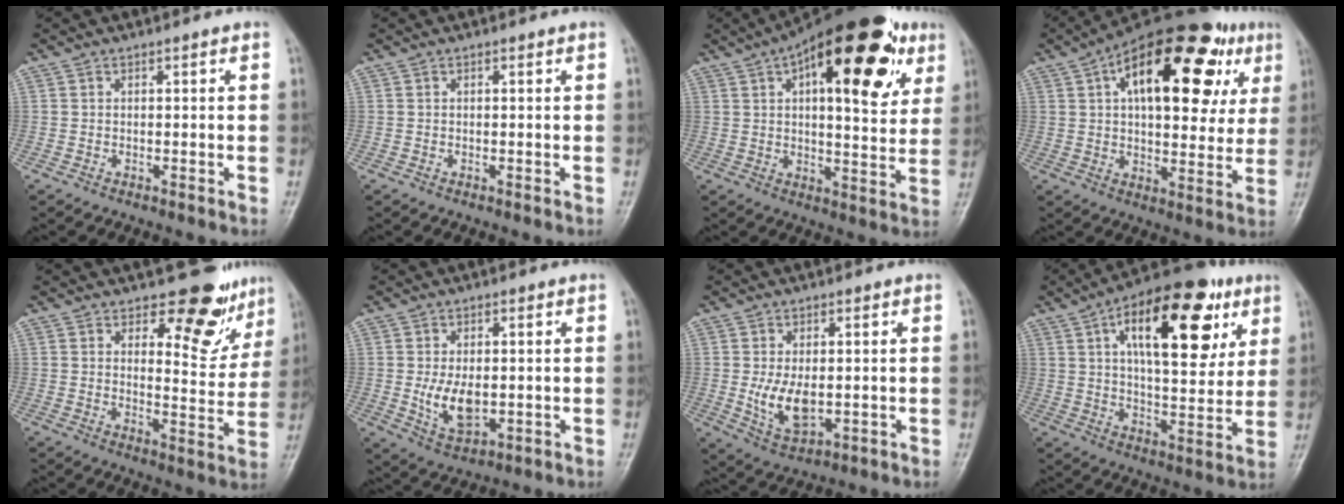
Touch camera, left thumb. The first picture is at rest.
{"total": 0.0}
{"total": 25.4, "force": [11.0, 10.2, 20.6], "torque": [-0.274, -0.003, 0.157]}
{"total": 27.3, "force": [10.4, 13.0, 21.7], "torque": [-0.284, 0.020, 0.147]}
{"total": 10.6, "force": [8.1, 5.0, 4.7], "torque": [-0.020, -0.065, 0.102]}
{"total": 7.3, "force": [-0.3, 4.2, 5.9], "torque": [-0.098, -0.014, 0.006]}
{"total": 7.4, "force": [-0.2, 4.2, 6.1], "torque": [-0.103, -0.017, 0.007]}
{"total": 23.0, "force": [9.2, 10.4, 18.3], "torque": [-0.242, -0.010, 0.137]}